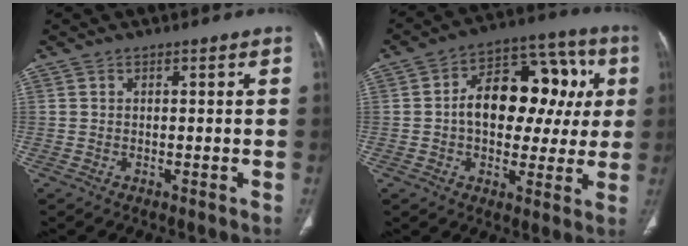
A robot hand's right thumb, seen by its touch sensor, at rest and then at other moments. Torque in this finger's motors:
{"motor_torque": [1.72, 1.67, 1.16, 0.25, 0.10]}